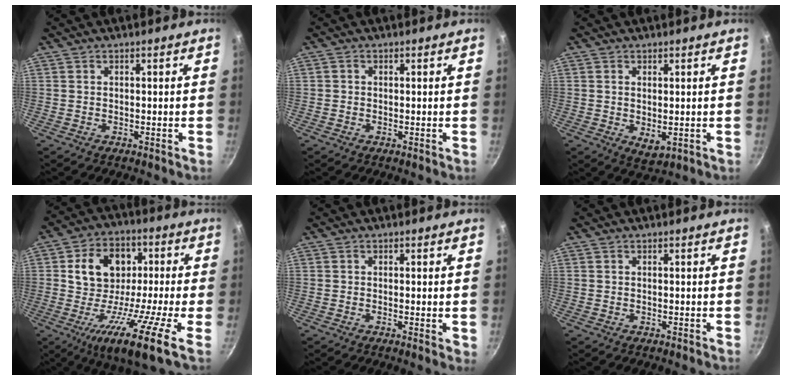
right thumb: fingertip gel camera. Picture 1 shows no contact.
{"total": 0.6, "force": [0.0, 0.6, 0.2], "torque": [-0.002, 0.003, -0.002]}
{"total": 3.8, "force": [0.0, 2.1, 3.2], "torque": [-0.049, -0.013, 0.005]}
{"total": 16.9, "force": [-4.5, 7.1, 14.6], "torque": [-0.223, 0.032, -0.100]}
{"total": 1.5, "force": [-0.1, 0.4, 1.5], "torque": [-0.022, -0.004, -0.004]}
{"total": 0.0}